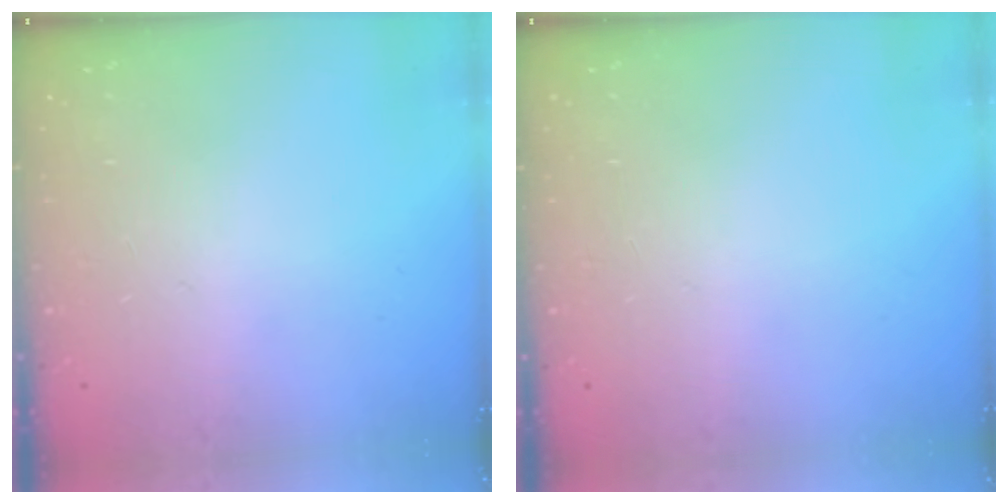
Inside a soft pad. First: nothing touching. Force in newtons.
{"total": 0.0}